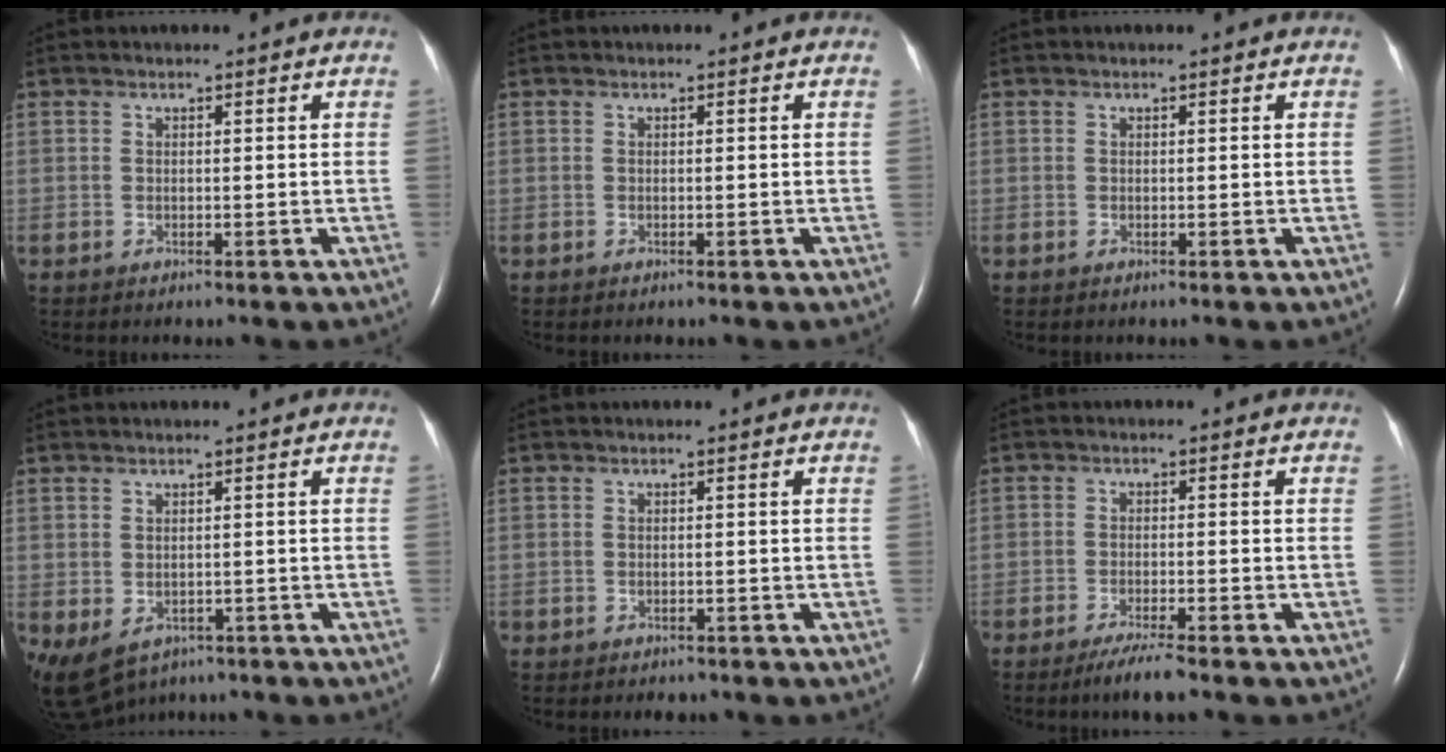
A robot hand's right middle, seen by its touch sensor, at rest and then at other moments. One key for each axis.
{"total": 0.0}
{"total": 0.0}
{"total": 12.5, "fx": -6.5, "fy": 8.7, "fz": 6.2, "tx": -0.161, "ty": -0.021, "tz": -0.076}
{"total": 1.8, "fx": -1.5, "fy": 0.9, "fz": 0.3, "tx": -0.010, "ty": -0.001, "tz": -0.017}
{"total": 4.0, "fx": -3.1, "fy": 0.0, "fz": 2.5, "tx": -0.051, "ty": -0.010, "tz": -0.058}